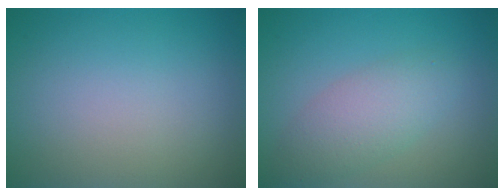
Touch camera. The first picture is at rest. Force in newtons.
{"total": 3.6, "press": 3.6, "slide": 0.1}